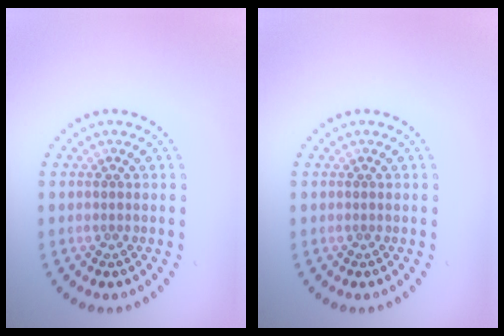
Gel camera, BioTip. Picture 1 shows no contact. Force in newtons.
{"total": 0.0}